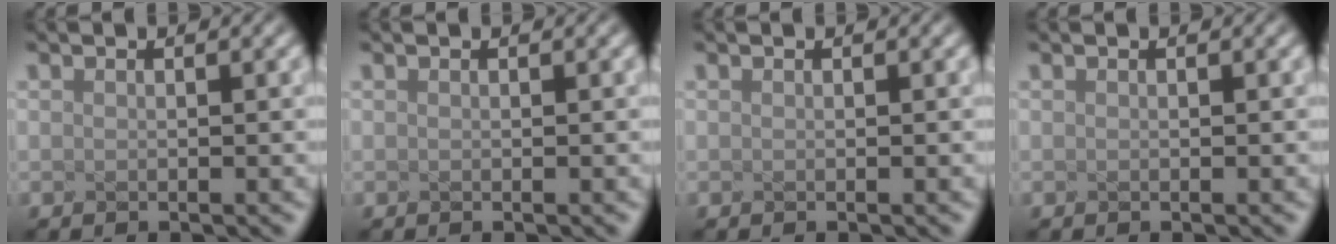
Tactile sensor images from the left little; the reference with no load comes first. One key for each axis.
{"total": 0.0}
{"total": 0.0}
{"total": 0.0}